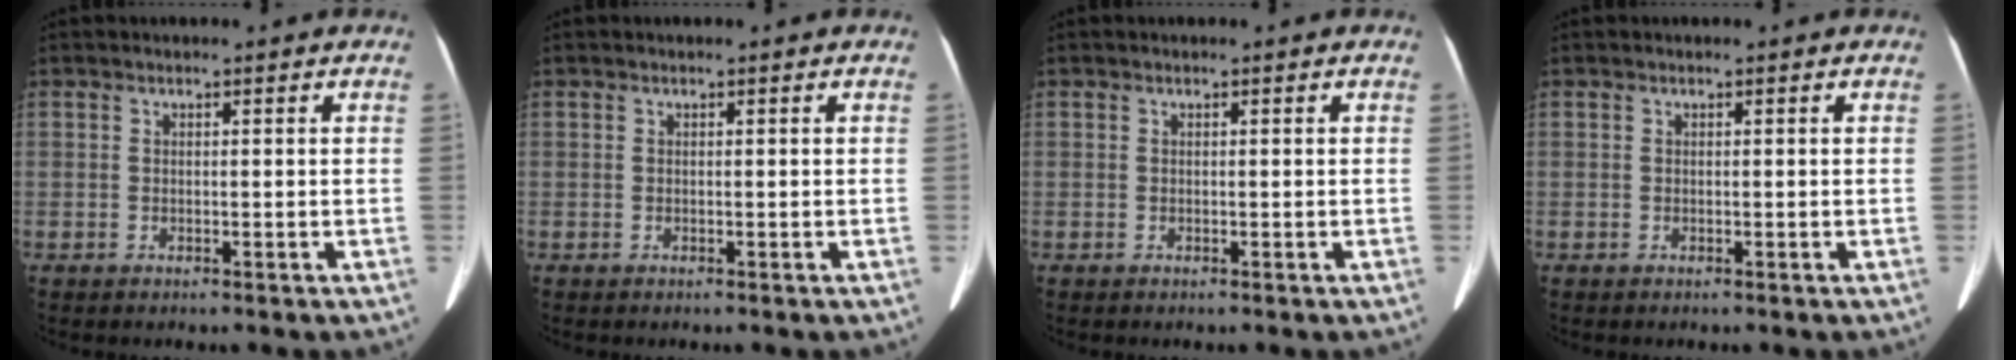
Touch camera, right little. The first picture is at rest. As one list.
[{"total": 0.0}, {"total": 0.0}, {"total": 0.0}]